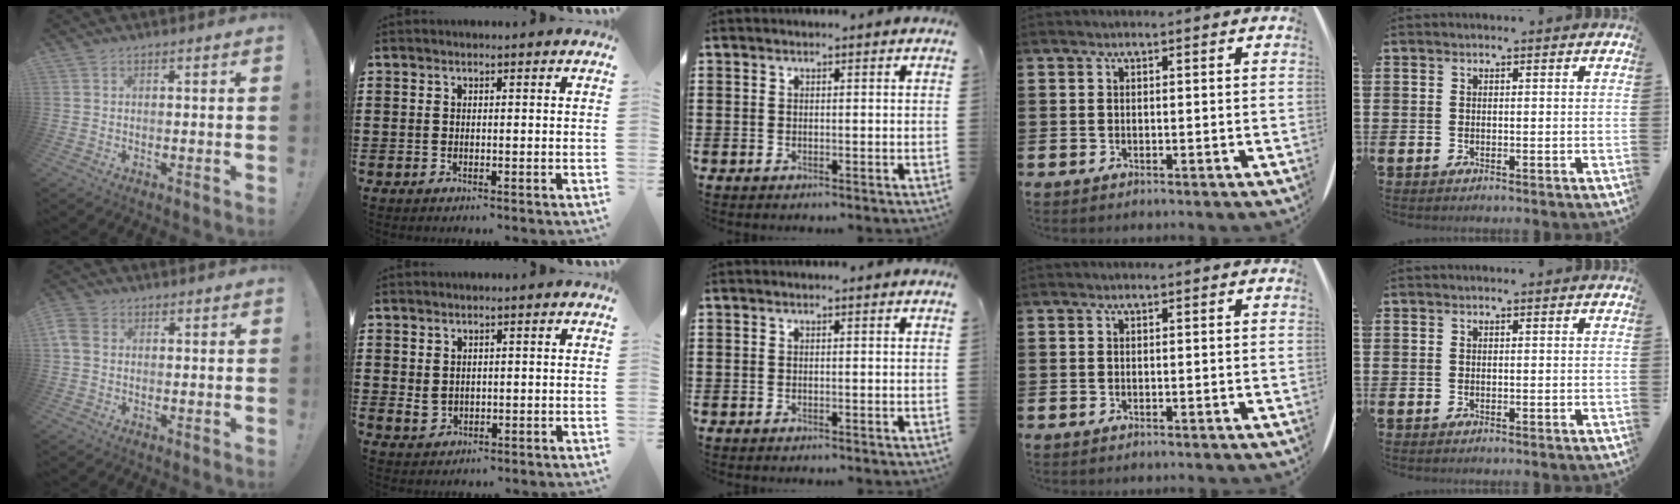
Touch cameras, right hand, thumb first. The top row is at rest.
{"thumb": {"total": 4.5, "force": [0.5, 3.5, 2.9], "torque": [-0.069, 0.006, 0.011]}, "index": {"total": 1.9, "force": [0.6, 1.4, 1.1], "torque": [-0.023, 0.003, 0.013]}}